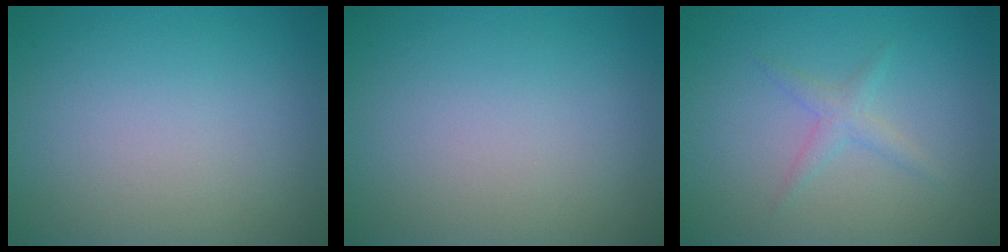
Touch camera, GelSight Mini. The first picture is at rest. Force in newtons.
{"total": 0.0}
{"total": 1.4, "press": 1.4, "slide": 0.1}